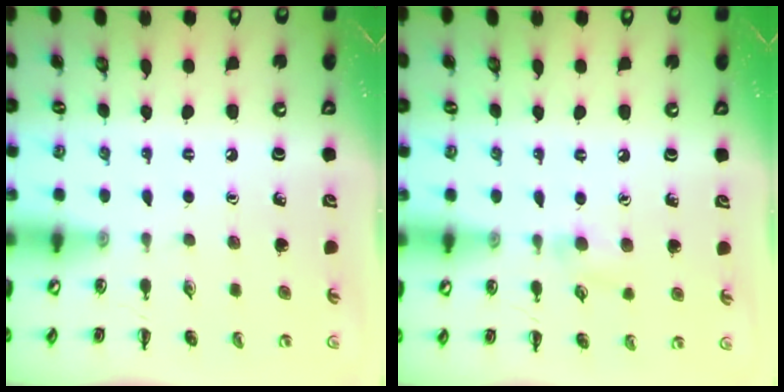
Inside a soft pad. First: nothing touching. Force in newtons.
{"total": 7.2, "press": 6.8, "slide": 2.3}